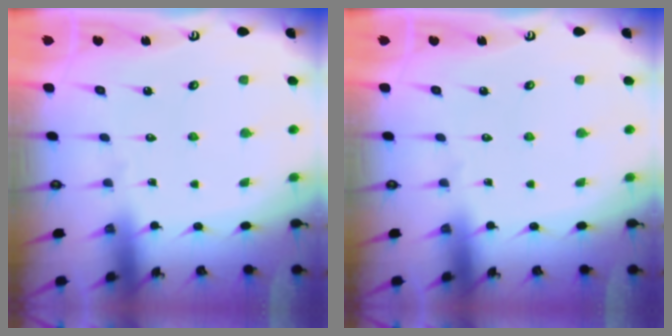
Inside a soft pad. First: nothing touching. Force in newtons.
{"total": 0.0}